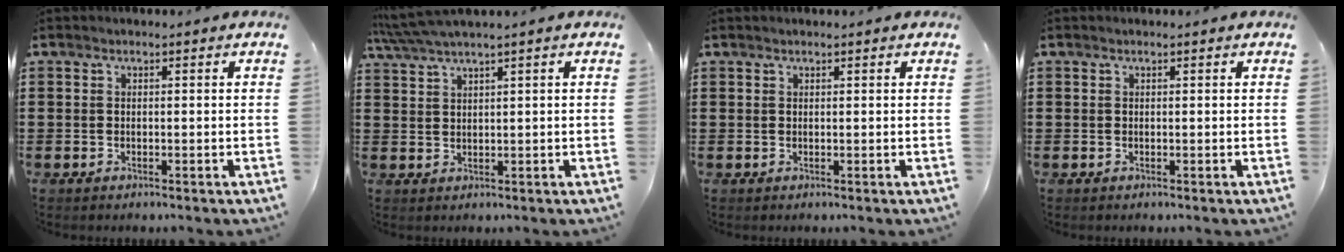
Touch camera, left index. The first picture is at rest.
{"total": 2.7, "force": [2.1, -0.3, 1.7], "torque": [-0.048, -0.005, 0.035]}
{"total": 0.5, "force": [0.4, 0.0, 0.3], "torque": [-0.007, -0.001, 0.008]}
{"total": 0.0}